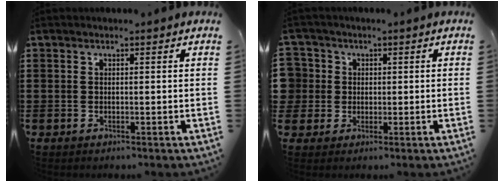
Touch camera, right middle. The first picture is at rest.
{"total": 3.8, "force": [0.2, 3.8, 0.4], "torque": [-0.034, 0.009, -0.002]}